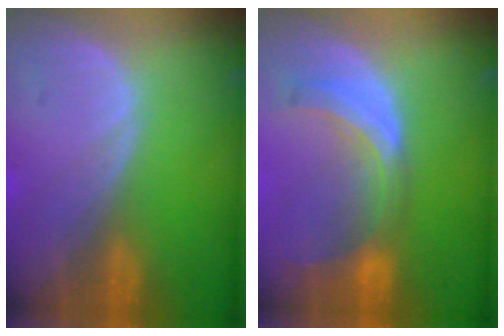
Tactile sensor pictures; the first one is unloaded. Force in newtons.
{"total": 7.8, "press": 6.9, "slide": 3.5}